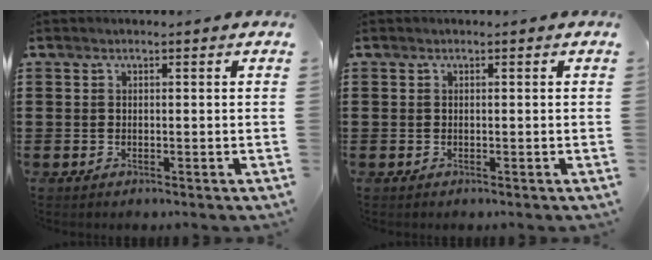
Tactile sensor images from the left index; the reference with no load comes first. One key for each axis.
{"total": 0.0}